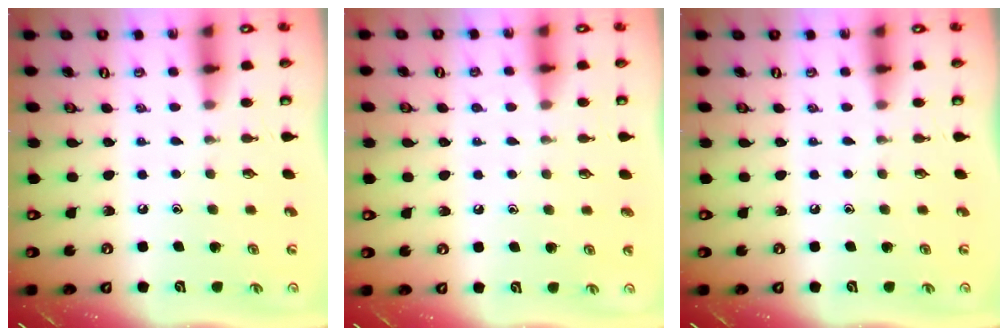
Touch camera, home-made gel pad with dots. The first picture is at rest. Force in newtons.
{"total": 2.6, "press": 2.6, "slide": 0.3}
{"total": 0.0}